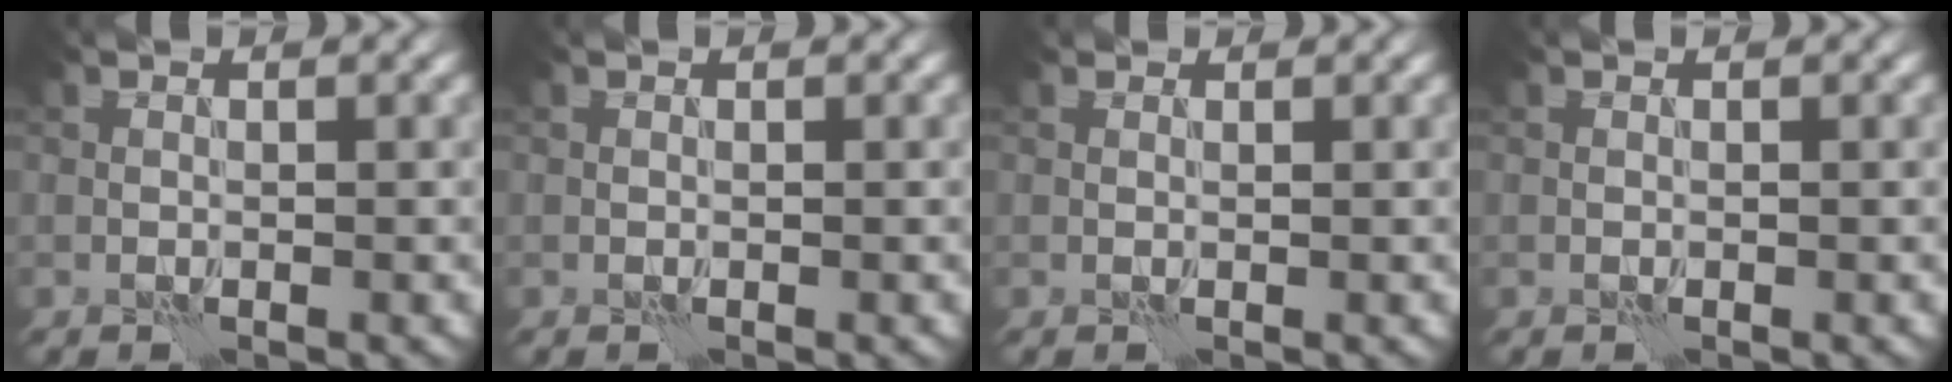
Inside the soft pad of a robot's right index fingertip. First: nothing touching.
{"total": 0.0}
{"total": 0.7, "force": [0.6, 0.3, 0.2], "torque": [-0.006, -0.003, 0.003]}
{"total": 0.0}